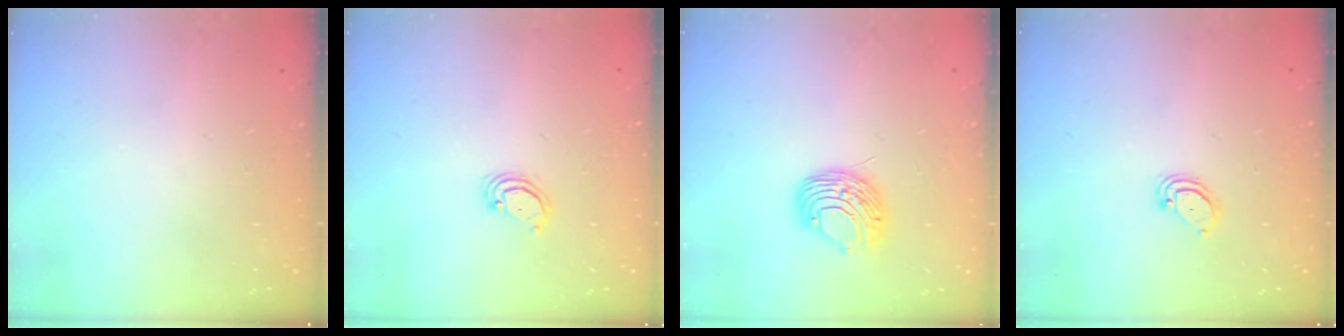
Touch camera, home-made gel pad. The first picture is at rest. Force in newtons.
{"total": 2.8, "press": 2.8, "slide": 0.2}
{"total": 8.9, "press": 8.9, "slide": 0.7}
{"total": 3.0, "press": 3.0, "slide": 0.2}